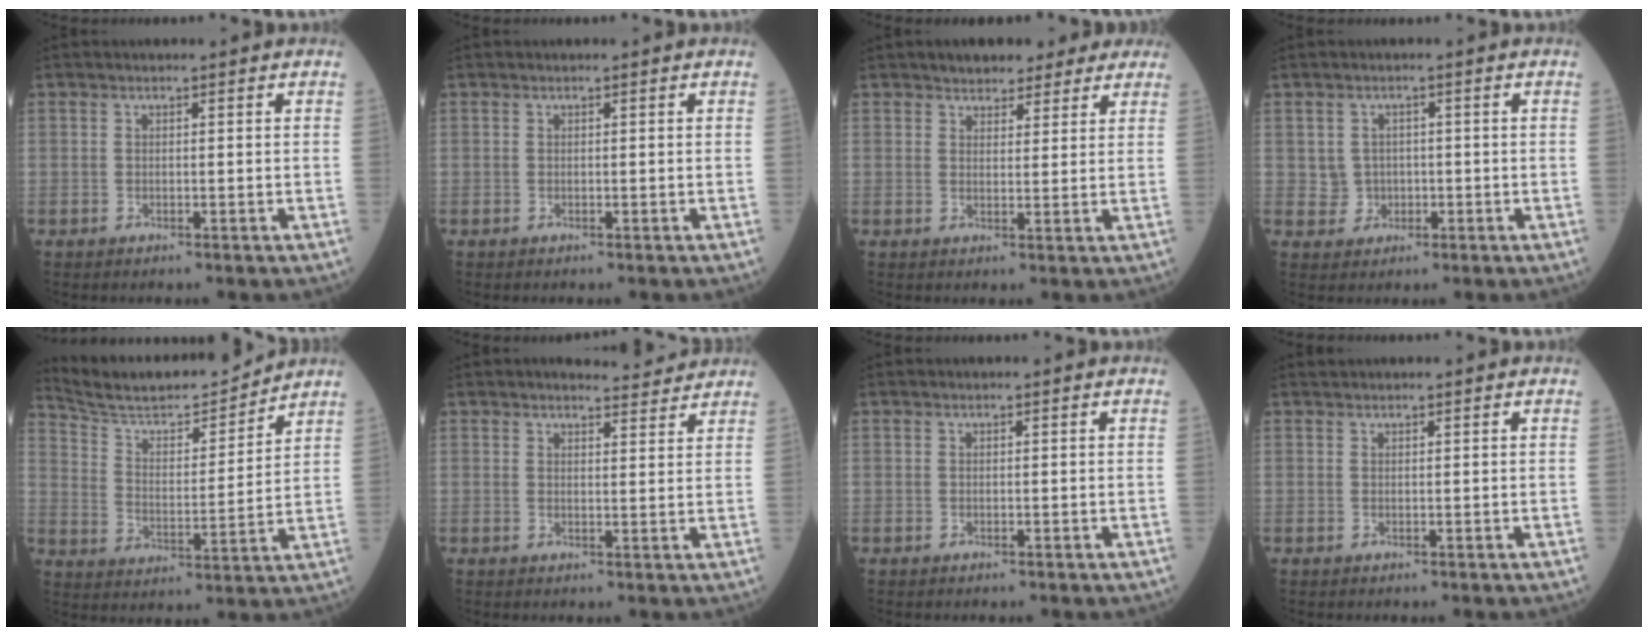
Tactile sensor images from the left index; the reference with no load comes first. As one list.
[{"total": 0.0}, {"total": 7.0, "force": [5.8, 3.2, 2.4], "torque": [-0.017, 0.019, 0.075]}, {"total": 2.7, "force": [-0.2, 2.7, 0.4], "torque": [-0.003, 0.007, 0.000]}, {"total": 14.5, "force": [13.8, 1.3, 4.0], "torque": [-0.077, -0.001, 0.234]}, {"total": 4.6, "force": [4.5, 0.7, 0.7], "torque": [-0.014, -0.001, 0.050]}, {"total": 0.0}, {"total": 1.2, "force": [1.2, -0.1, 0.3], "torque": [-0.004, 0.018, 0.026]}]